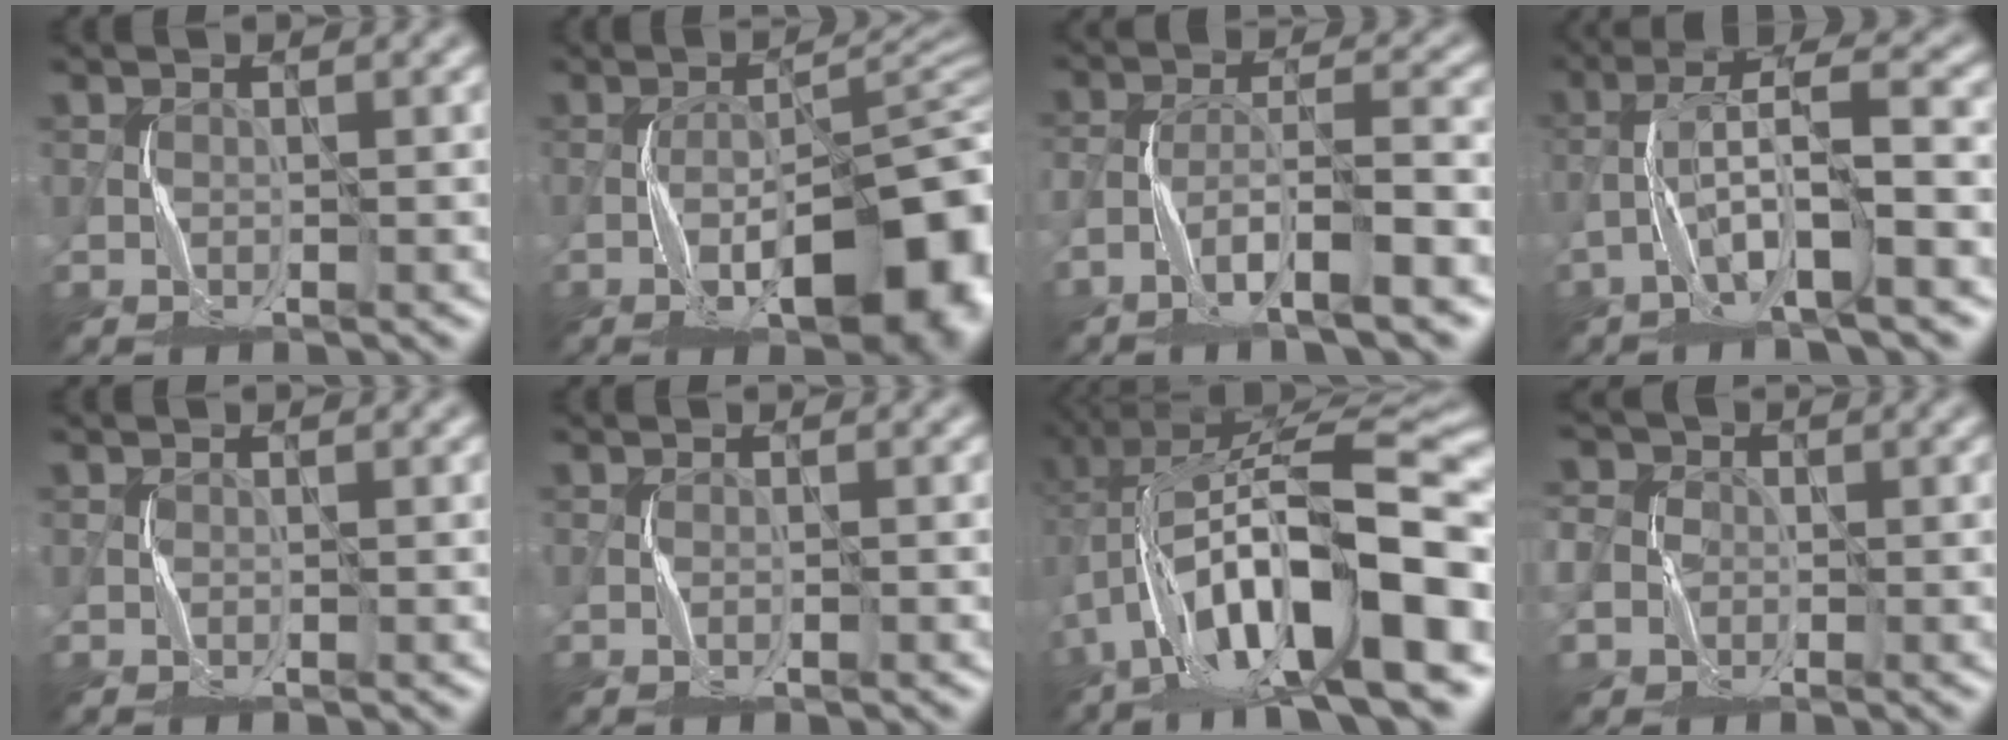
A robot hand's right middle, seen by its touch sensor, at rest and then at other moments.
{"total": 14.0, "force": [-6.0, 5.1, 11.6], "torque": [-0.155, 0.008, -0.087]}
{"total": 7.3, "force": [-4.5, 1.6, 5.5], "torque": [-0.098, 0.002, -0.083]}
{"total": 6.9, "force": [-3.1, 1.1, 6.1], "torque": [-0.117, 0.018, -0.064]}
{"total": 0.0}
{"total": 0.6, "force": [-0.2, -0.1, 0.5], "torque": [-0.012, 0.001, -0.004]}
{"total": 16.4, "force": [-3.8, 4.9, 15.2], "torque": [-0.247, 0.036, -0.062]}
{"total": 5.4, "force": [-1.3, 4.9, 2.0], "torque": [-0.039, -0.006, -0.054]}